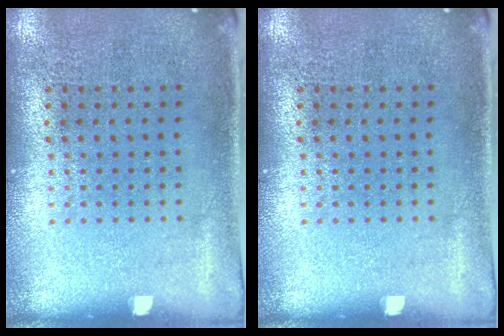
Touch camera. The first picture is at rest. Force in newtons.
{"total": 0.0}